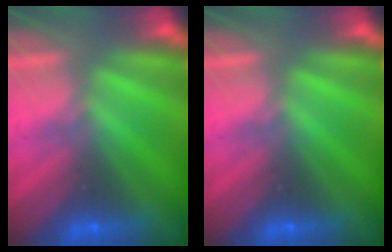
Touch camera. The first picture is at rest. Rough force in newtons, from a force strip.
{"total": 0.0}